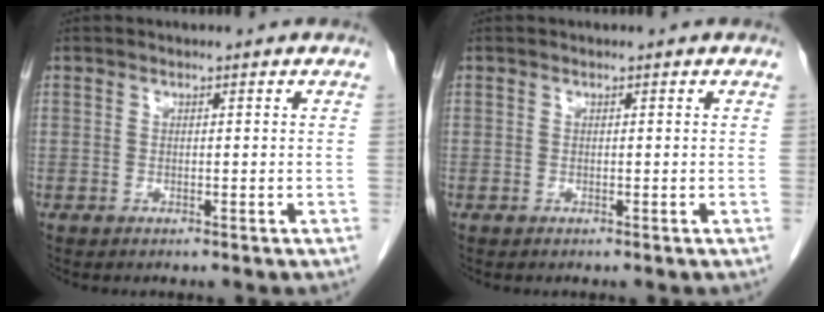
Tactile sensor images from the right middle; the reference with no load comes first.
{"total": 0.0}